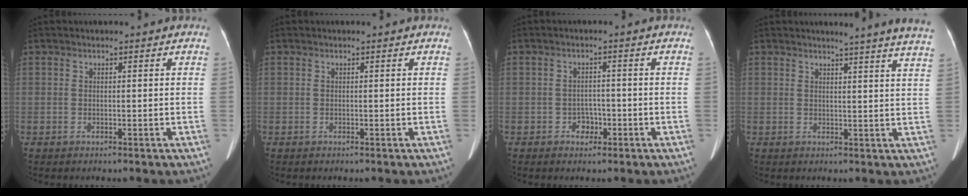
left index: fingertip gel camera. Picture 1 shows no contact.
{"total": 0.0}
{"total": 2.3, "force": [-1.3, 1.7, 0.9], "torque": [-0.011, 0.004, -0.019]}
{"total": 11.7, "force": [10.7, -1.2, 4.6], "torque": [-0.054, -0.056, 0.102]}